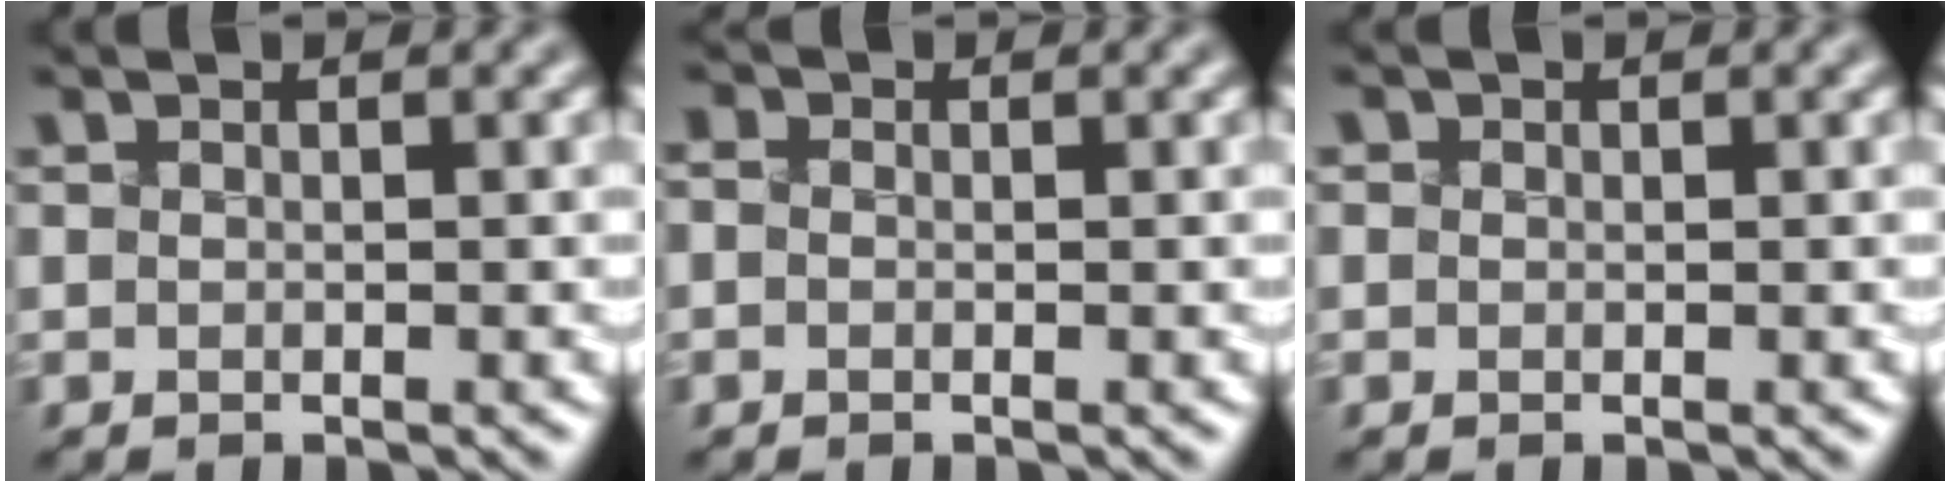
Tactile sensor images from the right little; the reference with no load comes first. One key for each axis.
{"total": 1.5, "fx": 0.4, "fy": 1.1, "fz": 0.8, "tx": 0.001, "ty": 0.015, "tz": -0.024}
{"total": 1.1, "fx": 0.5, "fy": 0.8, "fz": 0.5, "tx": -0.006, "ty": 0.011, "tz": -0.005}